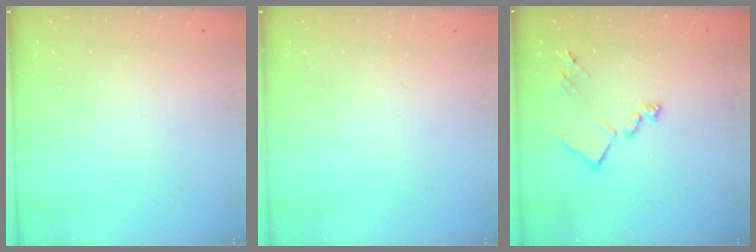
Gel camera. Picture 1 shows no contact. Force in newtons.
{"total": 0.0}
{"total": 14.1, "press": 14.0, "slide": 0.5}